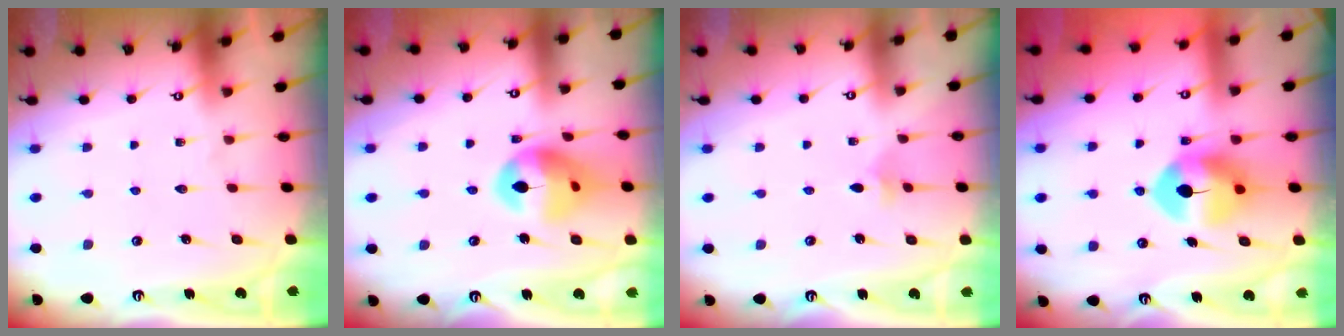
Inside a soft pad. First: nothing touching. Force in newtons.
{"total": 14.0, "press": 13.9, "slide": 1.5}
{"total": 2.4, "press": 2.3, "slide": 0.6}
{"total": 9.3, "press": 9.2, "slide": 1.4}